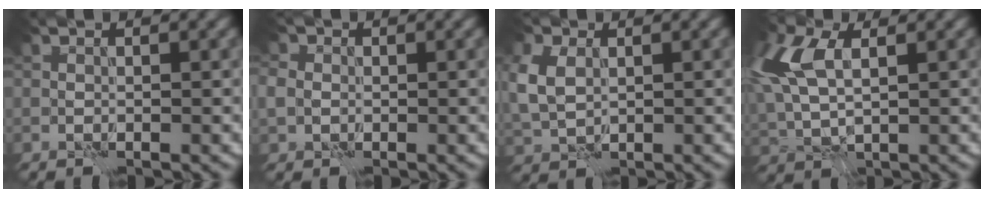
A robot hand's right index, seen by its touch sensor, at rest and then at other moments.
{"total": 1.9, "force": [-0.1, 1.8, 0.7], "torque": [-0.012, 0.002, -0.003]}
{"total": 4.1, "force": [0.9, 3.0, 2.6], "torque": [-0.077, 0.001, 0.020]}
{"total": 7.9, "force": [2.2, 4.2, 6.3], "torque": [-0.170, 0.011, 0.043]}